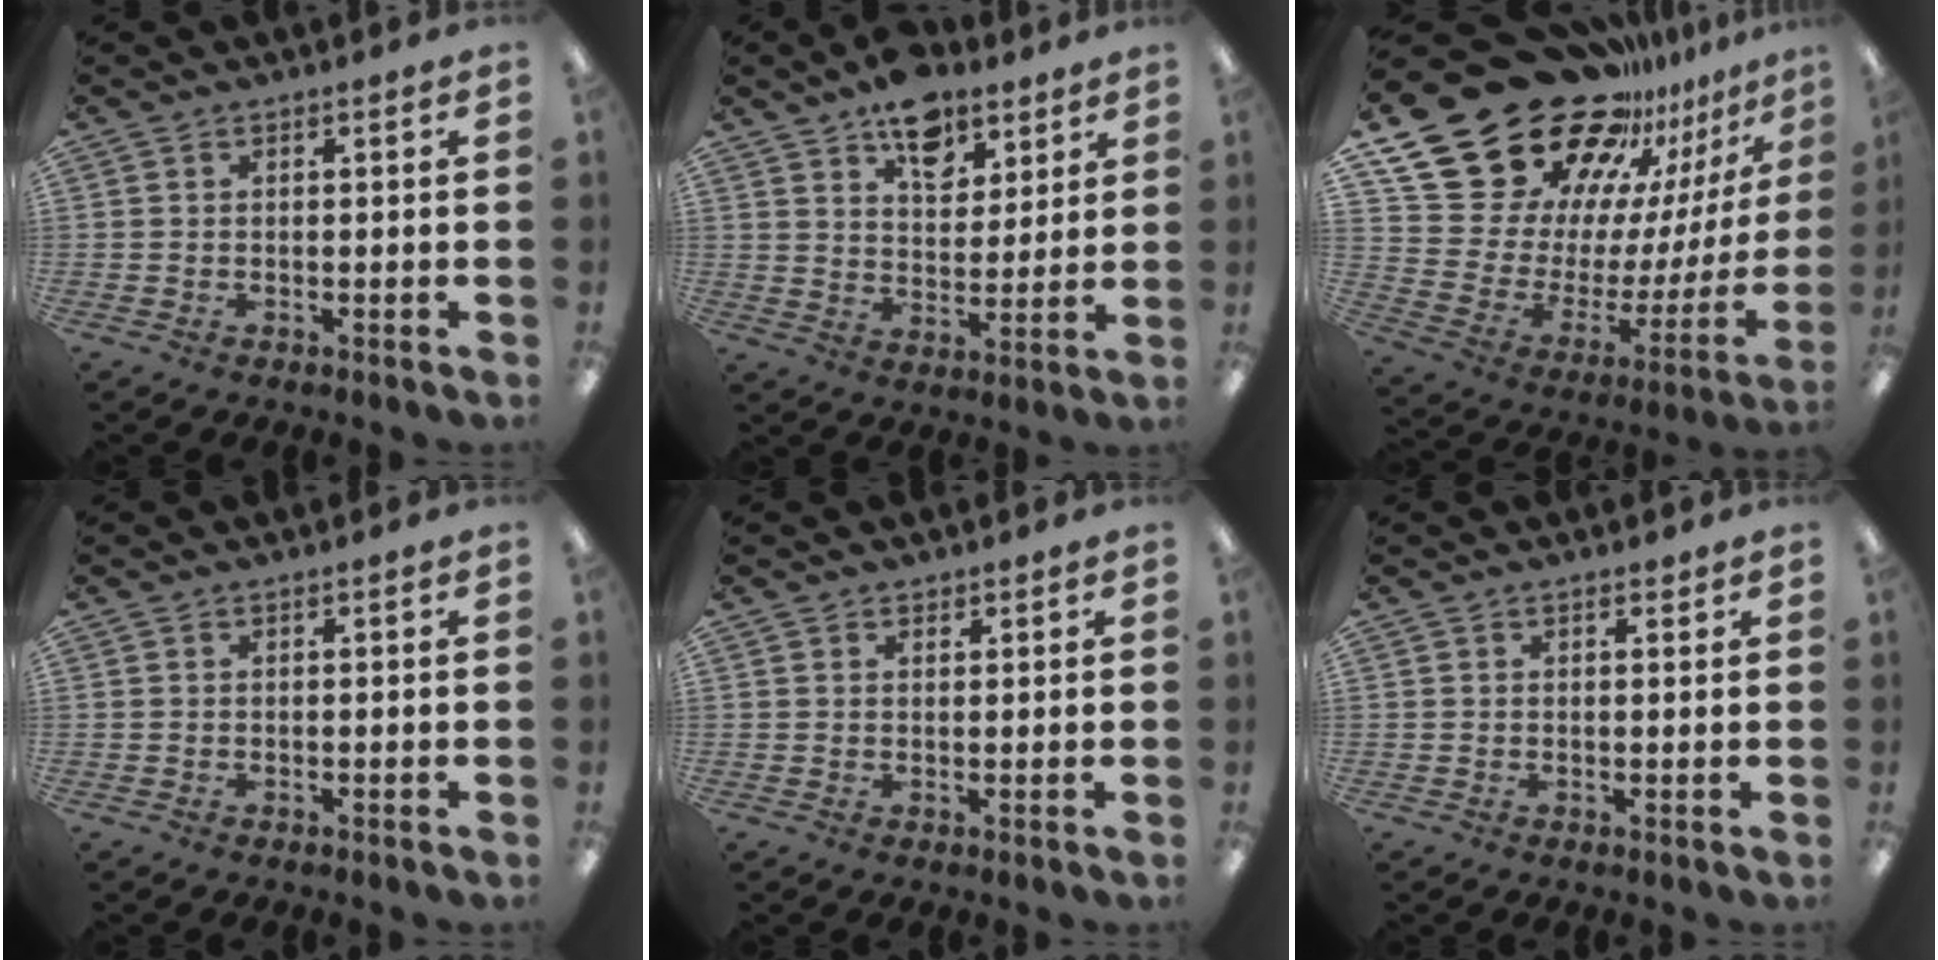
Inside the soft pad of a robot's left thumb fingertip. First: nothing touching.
{"total": 11.8, "force": [8.2, 6.8, 5.0], "torque": [-0.063, -0.043, 0.148]}
{"total": 29.9, "force": [21.3, 15.5, 14.0], "torque": [-0.230, -0.177, 0.420]}
{"total": 0.0}
{"total": 1.0, "force": [0.8, 0.5, -0.1], "torque": [0.001, 0.000, 0.017]}
{"total": 1.1, "force": [0.8, 0.6, 0.5], "torque": [-0.005, -0.003, 0.013]}